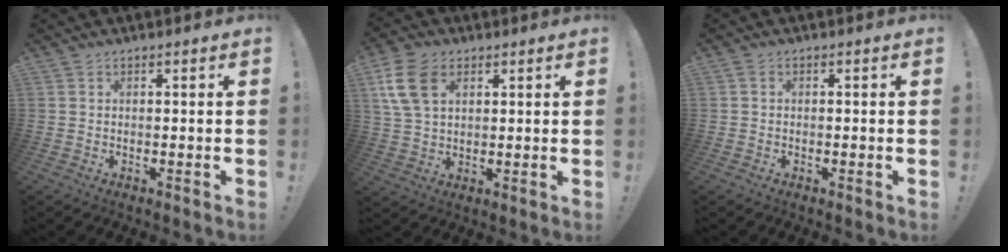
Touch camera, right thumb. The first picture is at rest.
{"total": 11.8, "force": [4.7, 7.9, 7.4], "torque": [-0.148, 0.002, 0.092]}
{"total": 1.0, "force": [-0.5, 0.7, 0.5], "torque": [-0.010, 0.003, -0.009]}